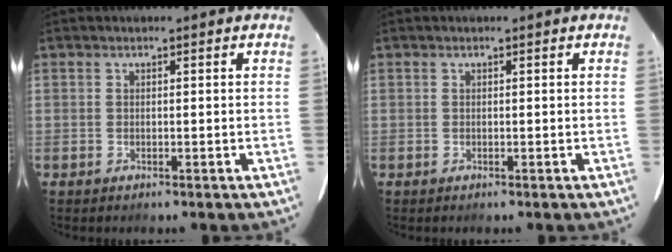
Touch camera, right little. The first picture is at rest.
{"total": 0.0}